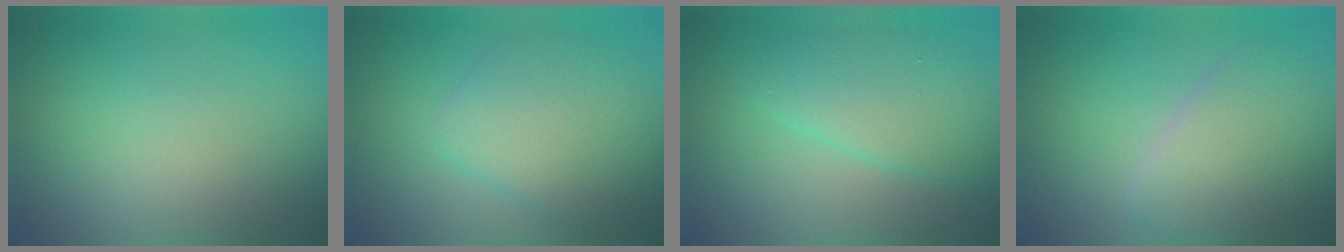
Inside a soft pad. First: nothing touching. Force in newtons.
{"total": 5.5, "press": 5.5, "slide": 0.1}
{"total": 4.1, "press": 4.1, "slide": 0.2}
{"total": 5.3, "press": 5.3, "slide": 0.1}